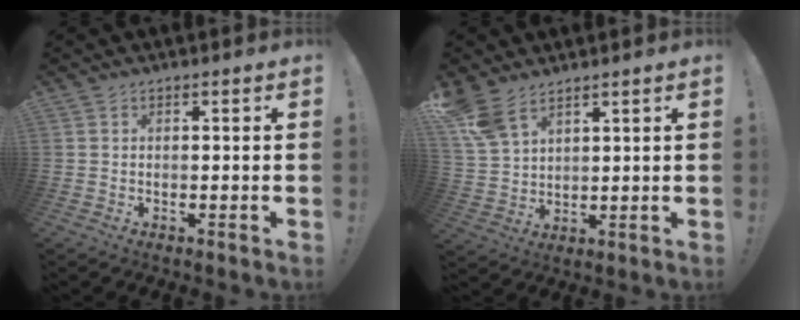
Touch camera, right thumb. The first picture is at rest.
{"total": 8.4, "force": [6.0, 4.2, 4.1], "torque": [-0.081, -0.025, 0.122]}